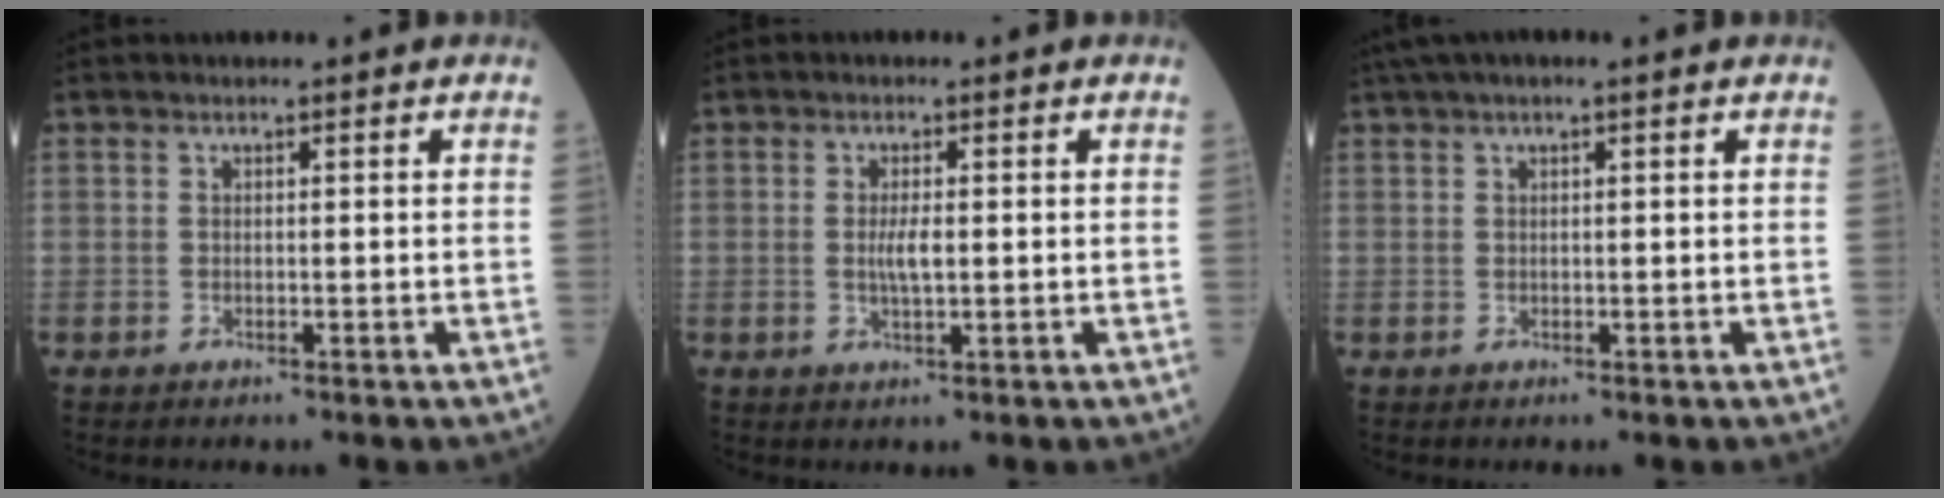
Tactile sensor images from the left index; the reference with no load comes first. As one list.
[{"total": 2.6, "force": [0.0, 0.5, 2.6], "torque": [-0.054, -0.002, 0.001]}, {"total": 4.2, "force": [2.9, 0.3, 3.0], "torque": [-0.057, 0.035, 0.050]}]